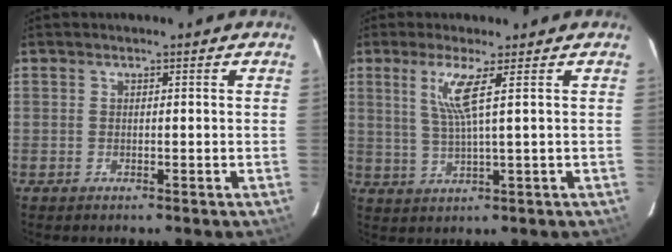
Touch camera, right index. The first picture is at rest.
{"total": 5.4, "force": [2.2, -0.8, 4.9], "torque": [-0.093, -0.007, 0.047]}